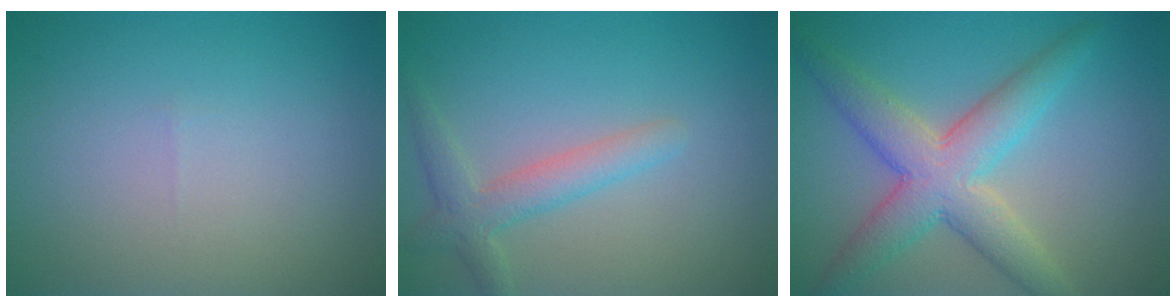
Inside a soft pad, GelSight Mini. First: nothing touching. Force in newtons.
{"total": 2.8, "press": 2.8, "slide": 0.3}
{"total": 6.5, "press": 6.5, "slide": 0.3}